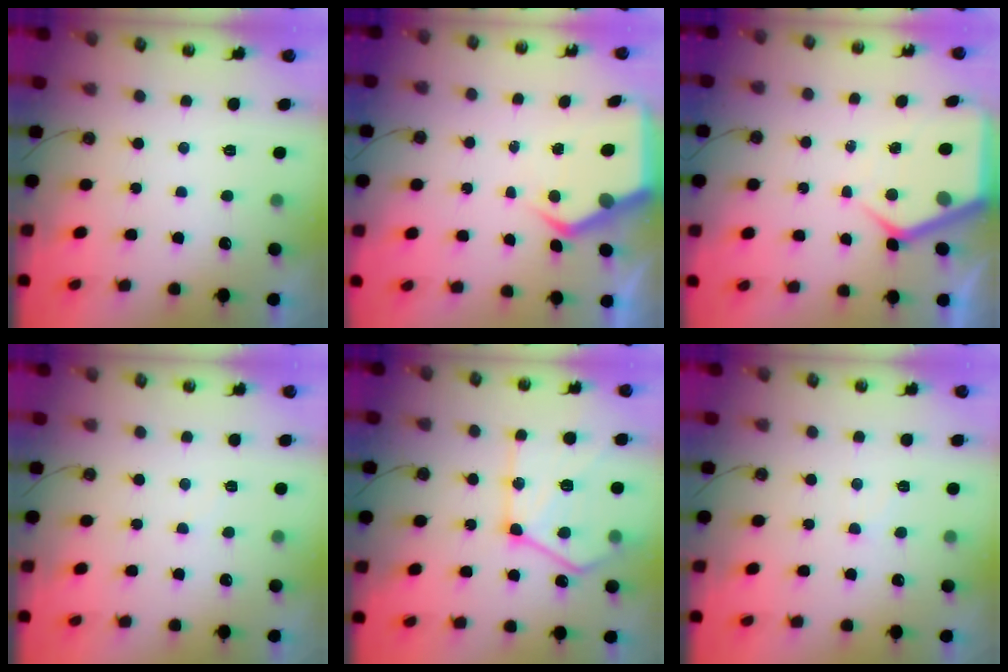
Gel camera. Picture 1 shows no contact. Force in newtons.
{"total": 6.2, "press": 6.2, "slide": 0.8}
{"total": 6.9, "press": 6.9, "slide": 0.8}
{"total": 2.3, "press": 2.2, "slide": 0.4}
{"total": 18.7, "press": 18.6, "slide": 1.6}
{"total": 4.1, "press": 4.0, "slide": 0.6}